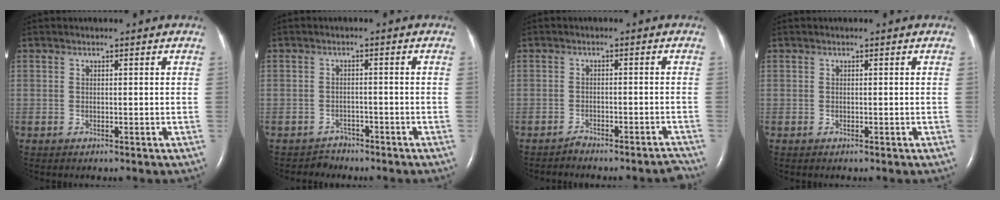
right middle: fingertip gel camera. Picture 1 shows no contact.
{"total": 2.1, "force": [-1.7, 0.8, -0.9], "torque": [0.010, -0.002, -0.029]}
{"total": 3.4, "force": [-3.3, -0.5, 0.0], "torque": [0.017, 0.006, -0.045]}
{"total": 0.0}